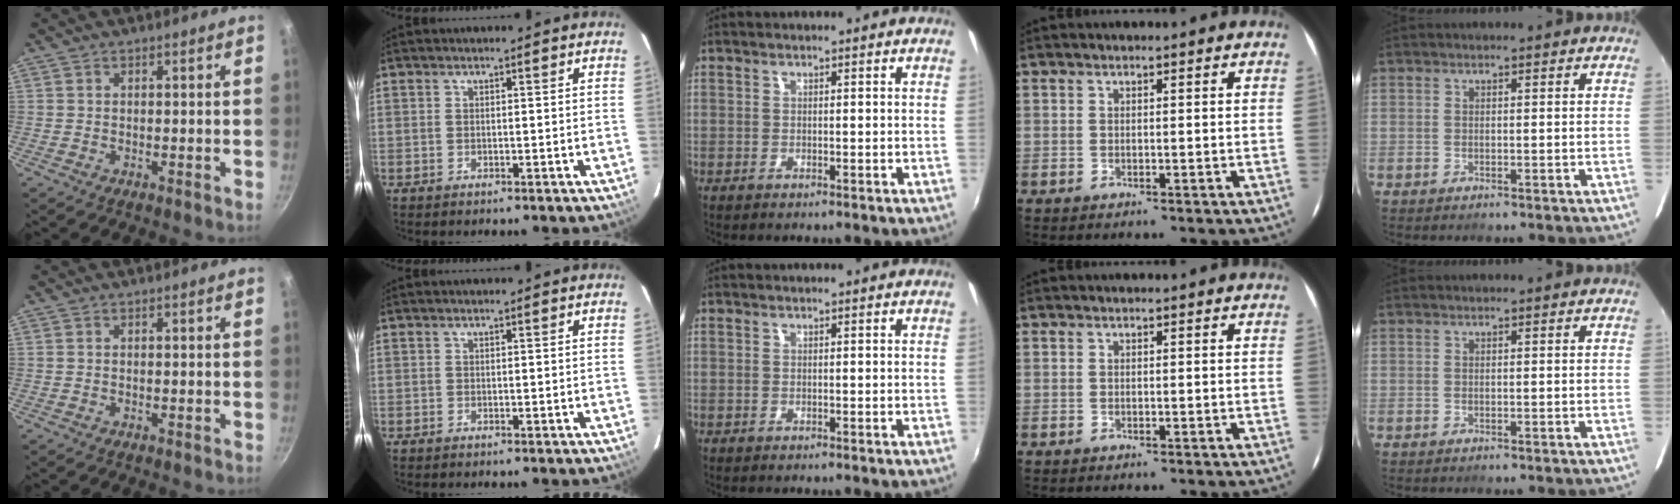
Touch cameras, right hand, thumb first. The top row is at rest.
{}